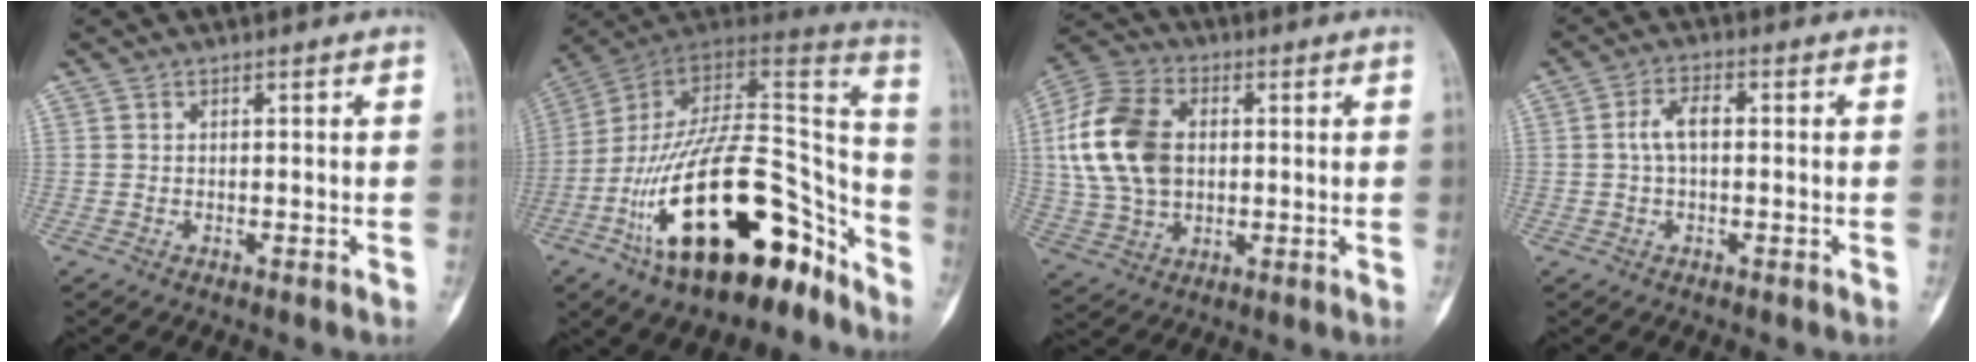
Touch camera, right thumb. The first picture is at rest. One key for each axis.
{"total": 29.8, "fx": -16.2, "fy": 13.5, "fz": 21.1, "tx": -0.291, "ty": 0.096, "tz": -0.261}
{"total": 16.7, "fx": 1.9, "fy": 11.4, "fz": 12.1, "tx": -0.232, "ty": 0.012, "tz": 0.035}
{"total": 4.4, "fx": 0.2, "fy": 2.3, "fz": 3.8, "tx": -0.074, "ty": 0.016, "tz": -0.001}